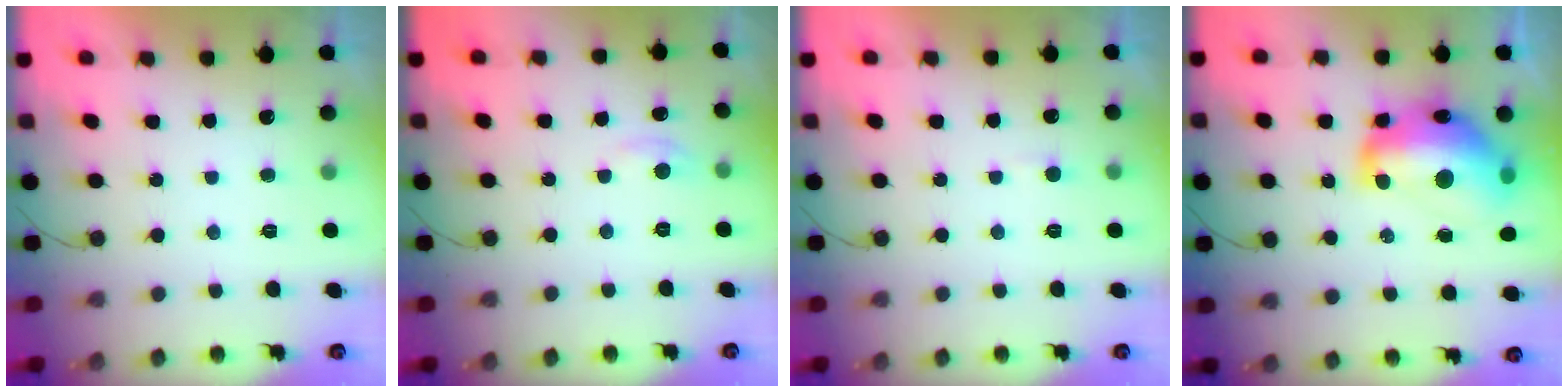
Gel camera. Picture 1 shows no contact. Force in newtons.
{"total": 2.8, "press": 2.8, "slide": 0.4}
{"total": 2.3, "press": 2.3, "slide": 0.3}
{"total": 19.6, "press": 19.6, "slide": 1.4}